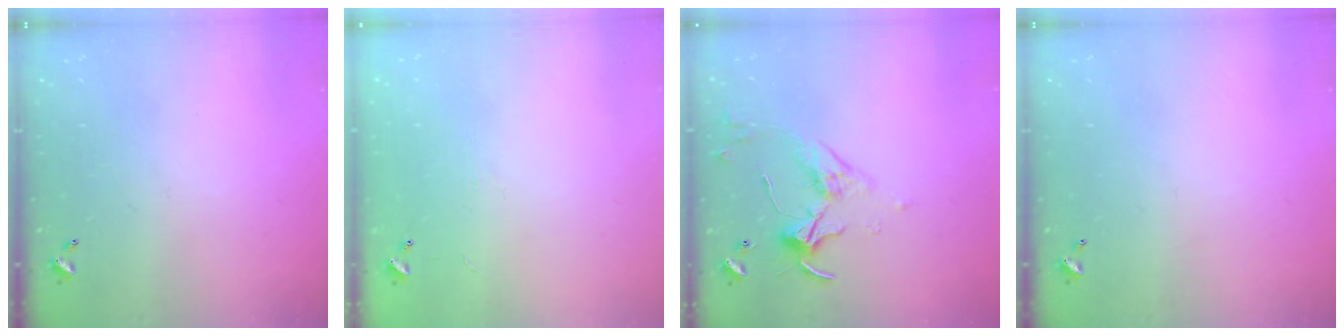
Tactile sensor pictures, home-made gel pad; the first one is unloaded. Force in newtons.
{"total": 8.0, "press": 7.9, "slide": 0.5}
{"total": 3.4, "press": 3.3, "slide": 0.6}
{"total": 0.0}